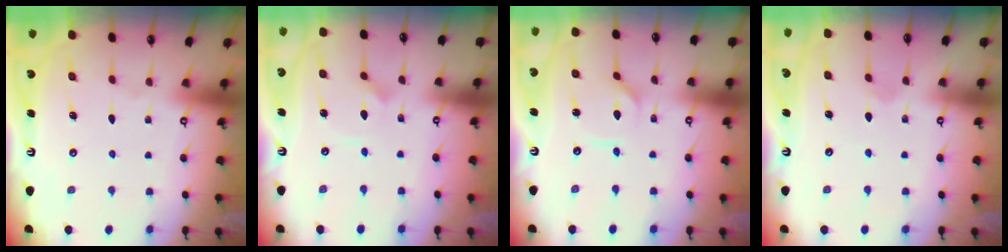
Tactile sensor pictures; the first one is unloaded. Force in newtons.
{"total": 2.7, "press": 2.7, "slide": 0.1}
{"total": 2.2, "press": 2.2, "slide": 0.4}
{"total": 2.0, "press": 2.0, "slide": 0.1}